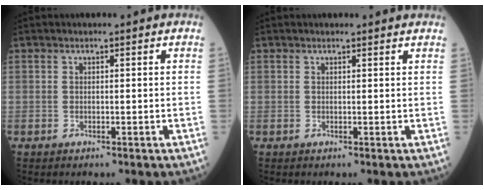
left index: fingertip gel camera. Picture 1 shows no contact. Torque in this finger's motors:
{"motor_torque": [0.32, -0.80, -0.45, 0.00]}